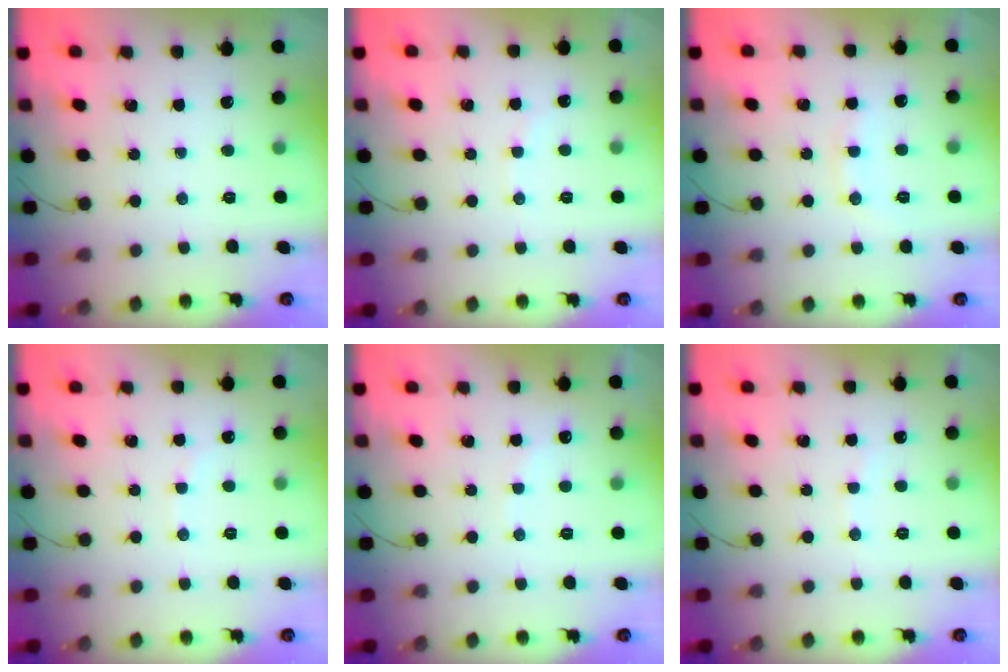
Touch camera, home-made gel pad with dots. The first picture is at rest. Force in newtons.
{"total": 2.8, "press": 2.7, "slide": 0.7}
{"total": 7.3, "press": 7.2, "slide": 1.2}
{"total": 2.8, "press": 2.7, "slide": 0.7}
{"total": 5.8, "press": 5.7, "slide": 1.0}
{"total": 3.4, "press": 3.3, "slide": 0.9}